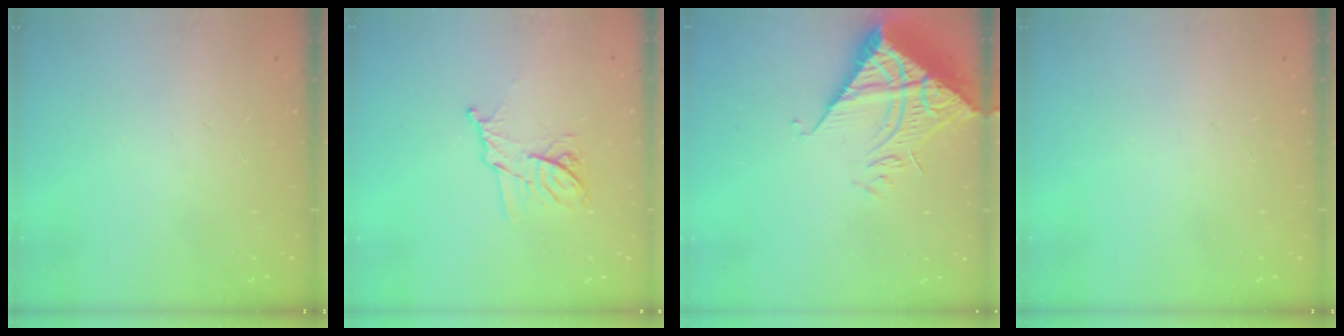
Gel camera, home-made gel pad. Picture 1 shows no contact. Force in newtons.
{"total": 10.3, "press": 10.3, "slide": 0.3}
{"total": 10.7, "press": 10.6, "slide": 1.0}
{"total": 0.0}